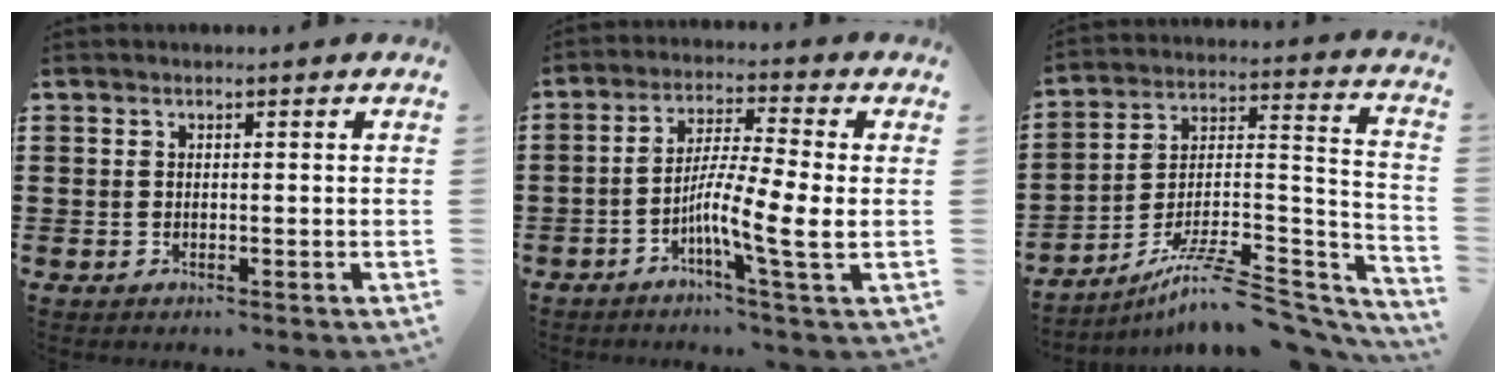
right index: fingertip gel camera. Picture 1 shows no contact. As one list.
[{"total": 7.2, "force": [-1.3, 2.3, 6.7], "torque": [-0.111, 0.002, -0.025]}, {"total": 10.5, "force": [-7.8, 2.1, 6.6], "torque": [-0.106, 0.014, -0.148]}]